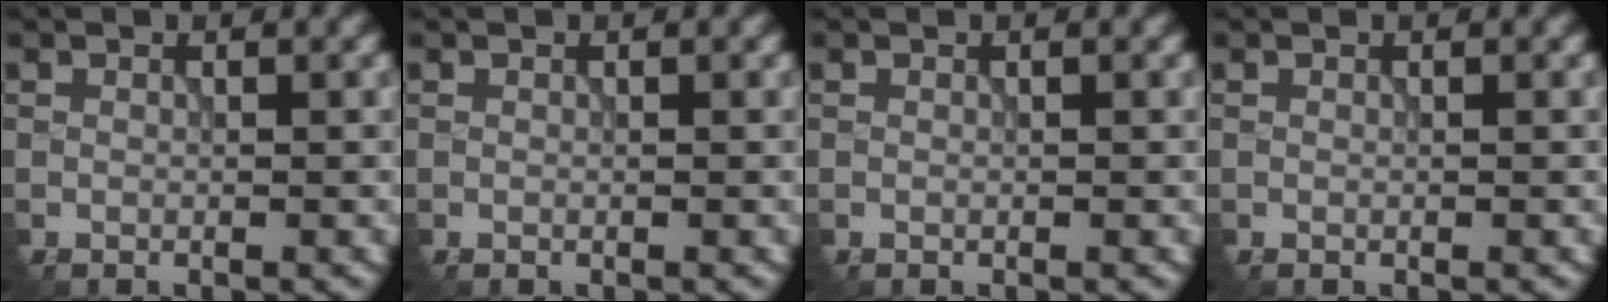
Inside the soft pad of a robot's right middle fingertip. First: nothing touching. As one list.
[{"total": 0.0}, {"total": 0.0}, {"total": 0.0}]